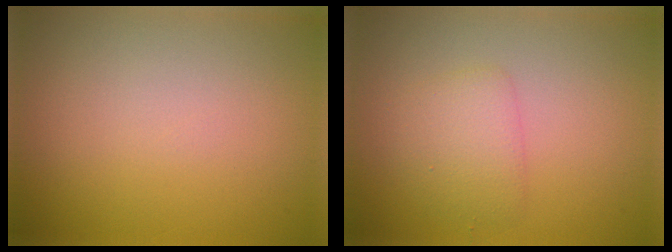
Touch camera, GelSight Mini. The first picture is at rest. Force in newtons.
{"total": 2.3, "press": 2.3, "slide": 0.1}